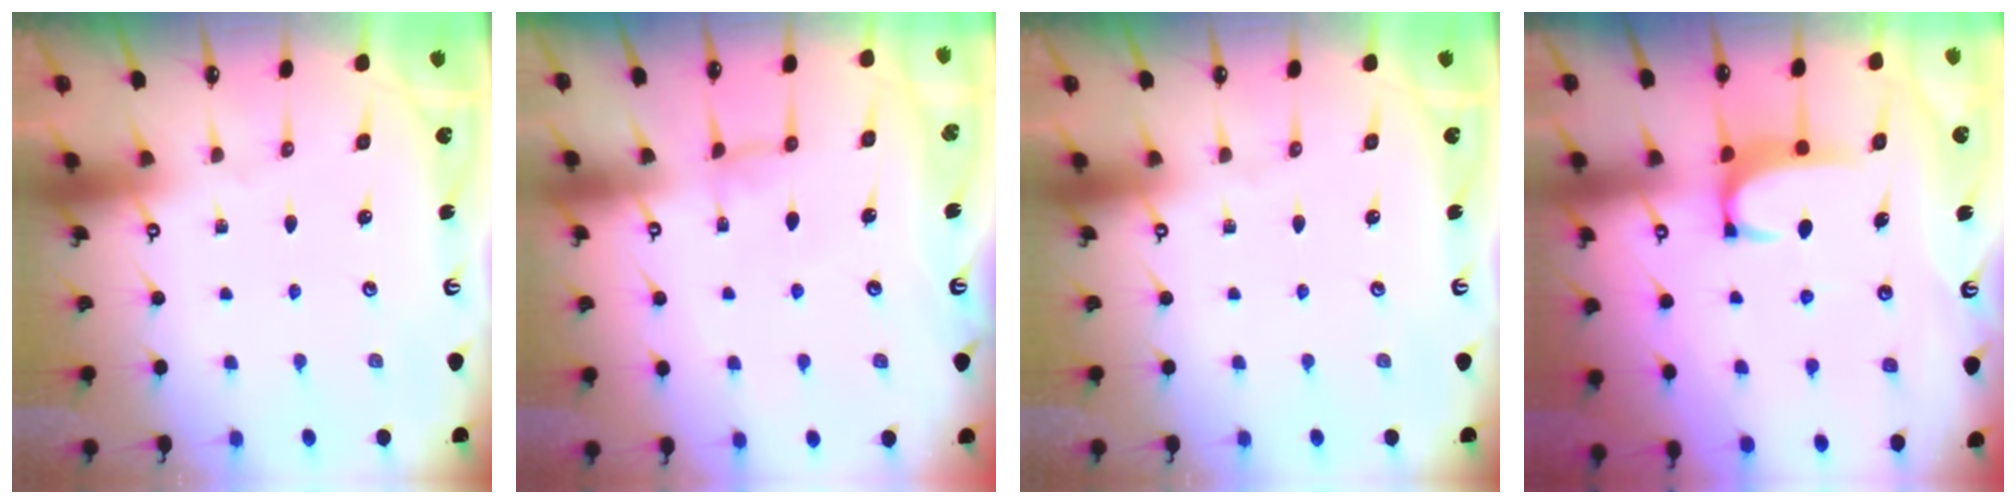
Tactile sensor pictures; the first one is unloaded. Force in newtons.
{"total": 1.5, "press": 1.4, "slide": 0.6}
{"total": 0.0}
{"total": 2.0, "press": 1.9, "slide": 0.6}